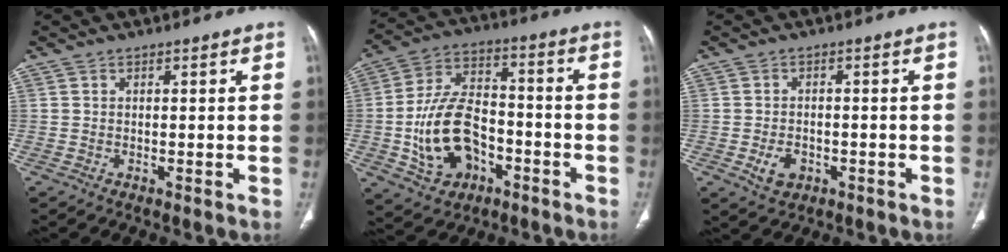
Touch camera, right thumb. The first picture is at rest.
{"total": 16.0, "force": [-4.8, 10.8, 10.9], "torque": [-0.184, 0.037, -0.079]}
{"total": 4.2, "force": [-1.5, 3.0, 2.5], "torque": [-0.036, 0.005, -0.020]}